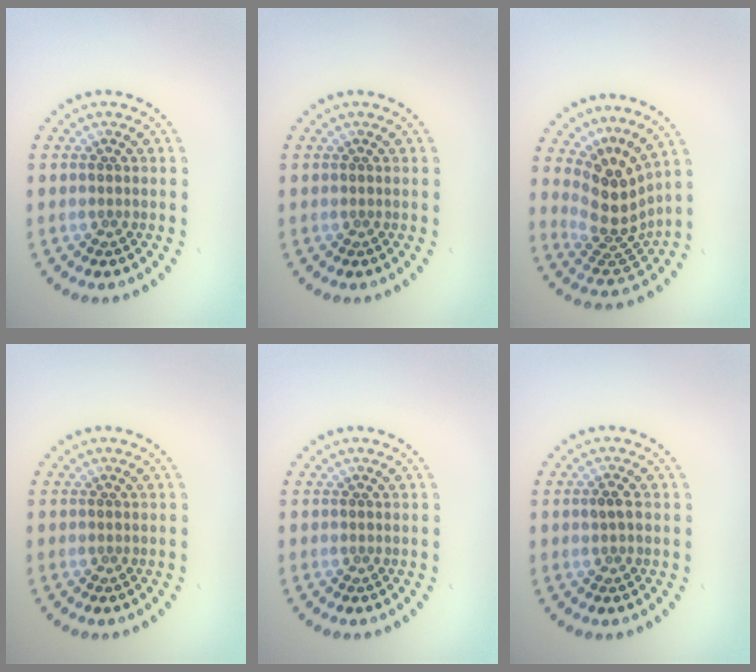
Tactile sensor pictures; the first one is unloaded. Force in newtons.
{"total": 0.0}
{"total": 4.5, "press": 3.1, "slide": 3.3}
{"total": 0.0}
{"total": 0.0}
{"total": 1.3, "press": 1.3, "slide": 0.1}